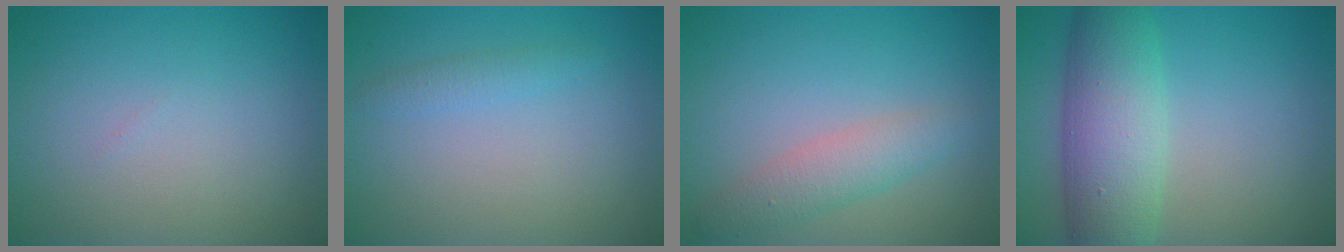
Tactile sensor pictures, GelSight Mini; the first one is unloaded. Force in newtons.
{"total": 1.2, "press": 1.2, "slide": 0.1}
{"total": 2.9, "press": 2.9, "slide": 0.1}
{"total": 7.6, "press": 7.6, "slide": 0.2}